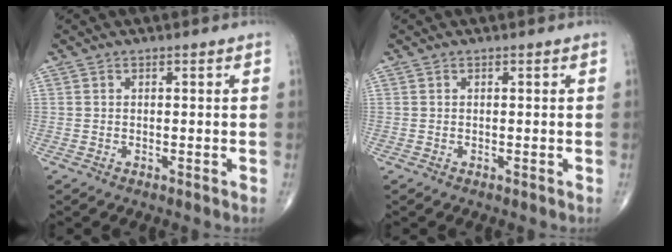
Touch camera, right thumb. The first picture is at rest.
{"total": 0.0}